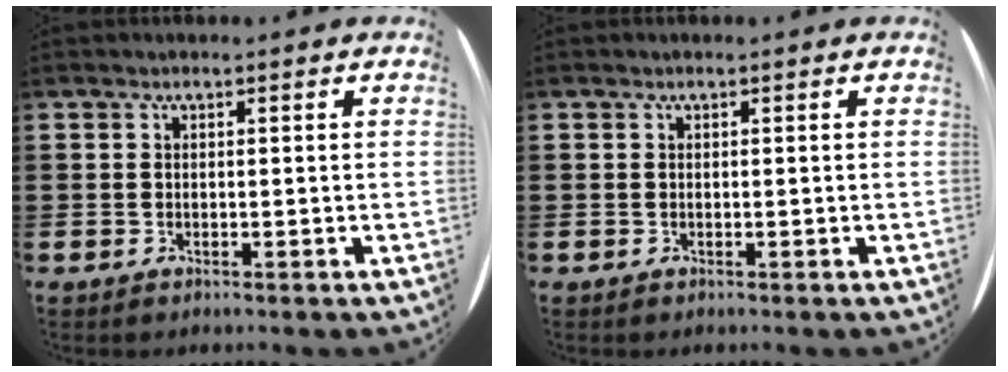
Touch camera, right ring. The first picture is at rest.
{"total": 0.0}